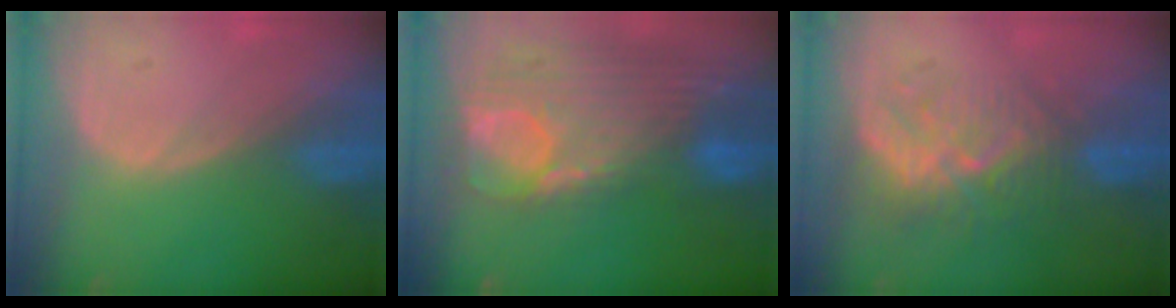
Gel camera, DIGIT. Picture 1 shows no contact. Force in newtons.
{"total": 12.6, "press": 10.7, "slide": 6.6}
{"total": 8.8, "press": 8.1, "slide": 3.5}